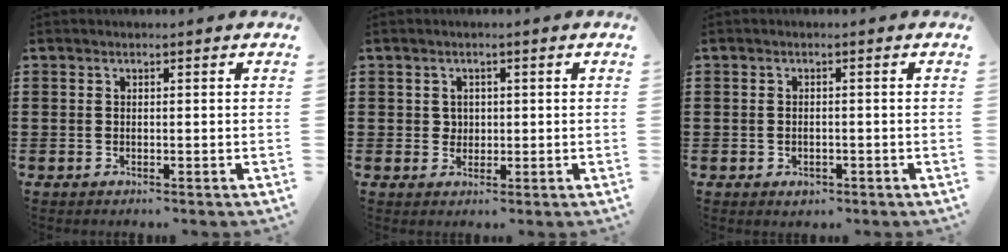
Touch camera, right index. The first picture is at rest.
{"total": 1.9, "force": [0.4, 1.8, 0.5], "torque": [-0.015, 0.010, 0.006]}
{"total": 1.1, "force": [-0.4, 0.8, 0.7], "torque": [-0.016, 0.002, -0.009]}